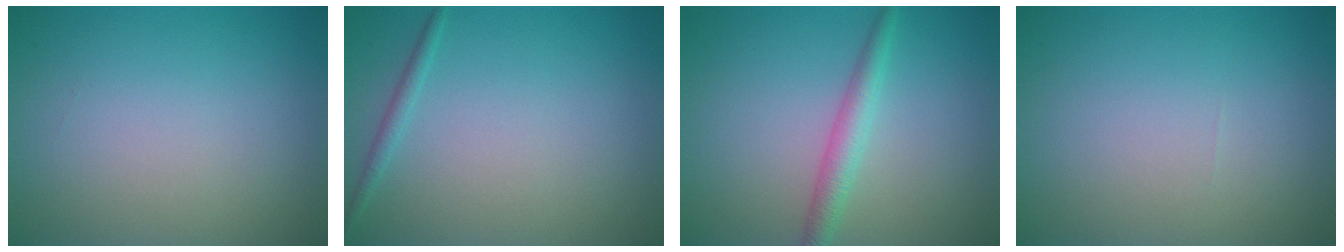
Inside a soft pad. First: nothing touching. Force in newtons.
{"total": 1.0, "press": 1.0, "slide": 0.1}
{"total": 2.4, "press": 2.4, "slide": 0.0}
{"total": 0.0}